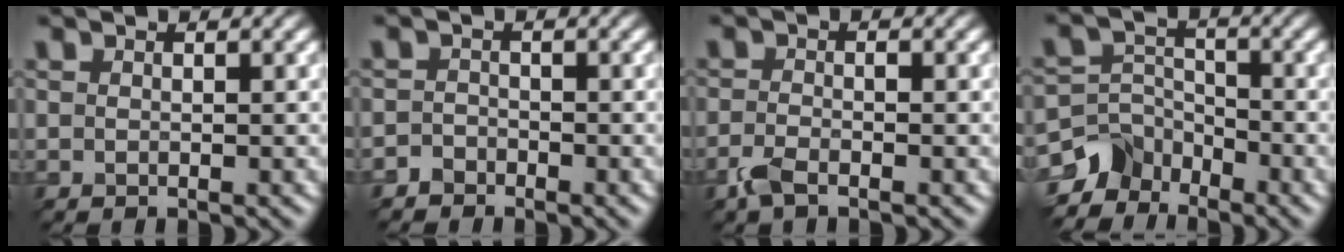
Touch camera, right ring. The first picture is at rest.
{"total": 1.4, "force": [-1.1, 0.5, -0.5], "torque": [0.011, 0.003, -0.036]}
{"total": 1.9, "force": [-1.4, 0.6, 1.2], "torque": [-0.034, -0.002, -0.039]}
{"total": 4.3, "force": [-3.5, 2.5, 0.4], "torque": [0.004, 0.000, -0.074]}